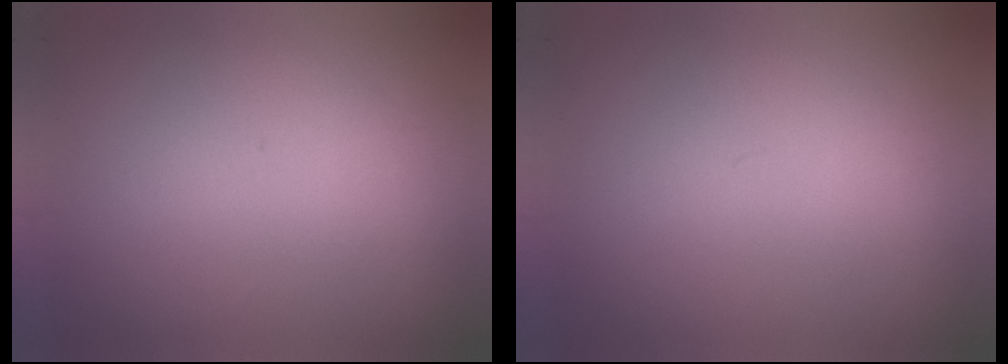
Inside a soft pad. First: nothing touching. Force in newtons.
{"total": 0.0}